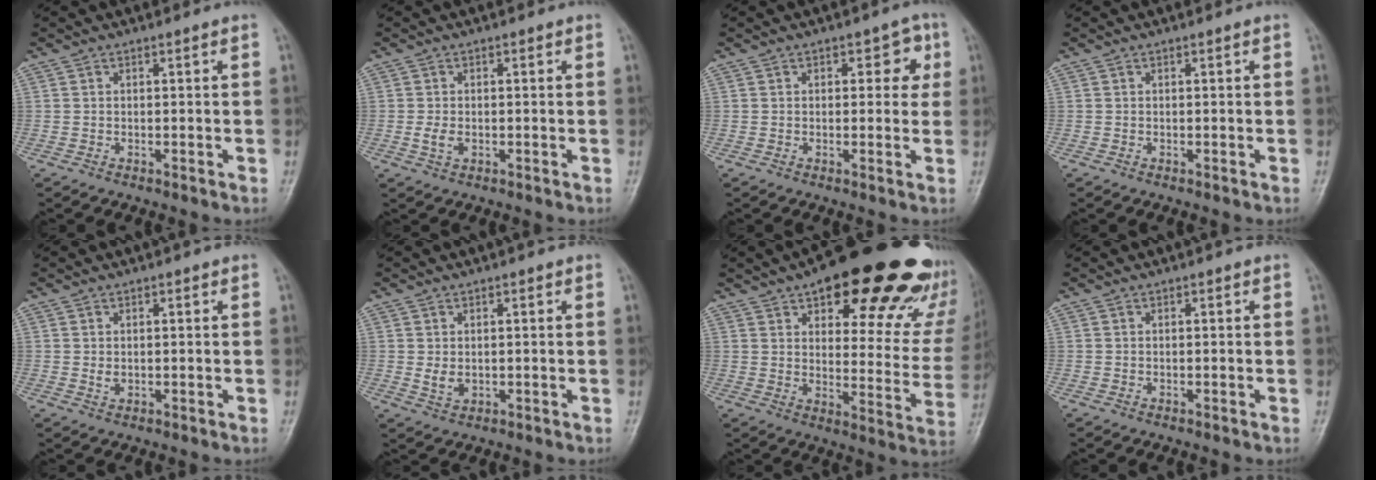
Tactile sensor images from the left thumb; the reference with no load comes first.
{"total": 2.3, "force": [-0.4, 1.6, 1.6], "torque": [-0.030, -0.001, -0.010]}
{"total": 4.4, "force": [1.3, 2.8, 3.1], "torque": [-0.002, 0.000, 0.008]}
{"total": 0.0}
{"total": 1.3, "force": [0.3, 1.0, 0.8], "torque": [-0.010, -0.003, 0.008]}
{"total": 2.5, "force": [0.3, 1.9, 1.6], "torque": [-0.021, -0.008, 0.011]}
{"total": 30.3, "force": [19.2, 11.5, 20.4], "torque": [-0.231, -0.057, 0.251]}
{"total": 0.0}